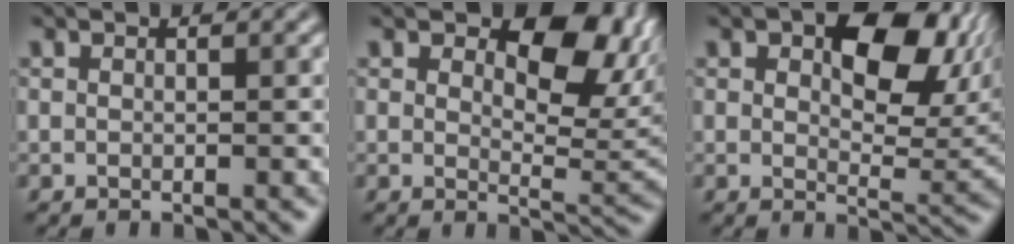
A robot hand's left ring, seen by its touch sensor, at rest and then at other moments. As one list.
[{"total": 8.4, "force": [4.0, 4.3, 6.0], "torque": [-0.078, -0.002, 0.060]}, {"total": 10.5, "force": [4.3, 5.2, 8.1], "torque": [-0.102, 0.001, 0.069]}]